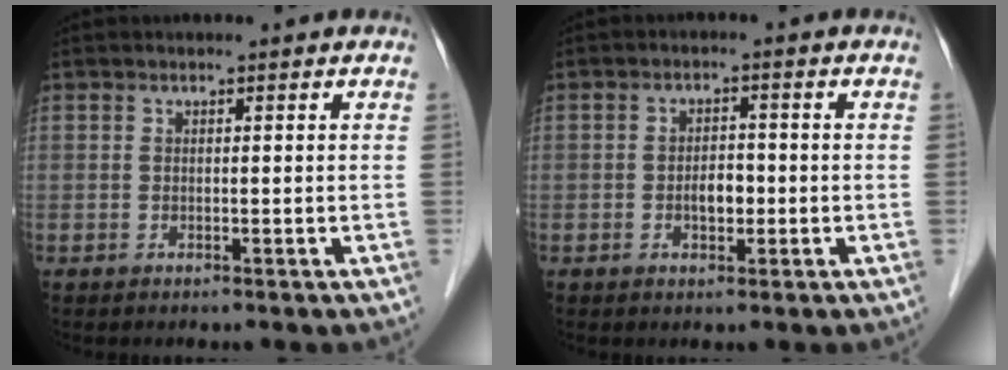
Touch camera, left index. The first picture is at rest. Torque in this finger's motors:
{"motor_torque": [0.12, 0.10, 0.08, 0.03]}